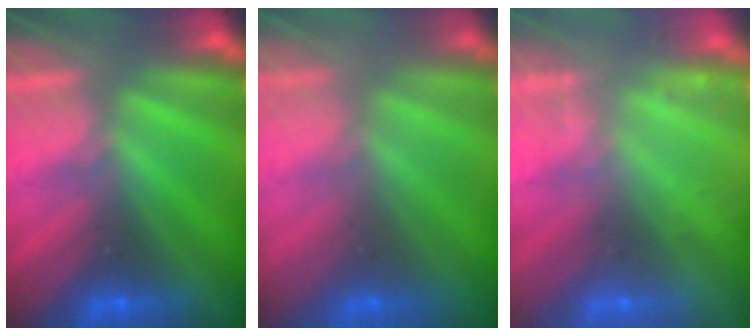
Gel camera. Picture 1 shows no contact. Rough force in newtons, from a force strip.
{"total": 8.4}
{"total": 2.3}